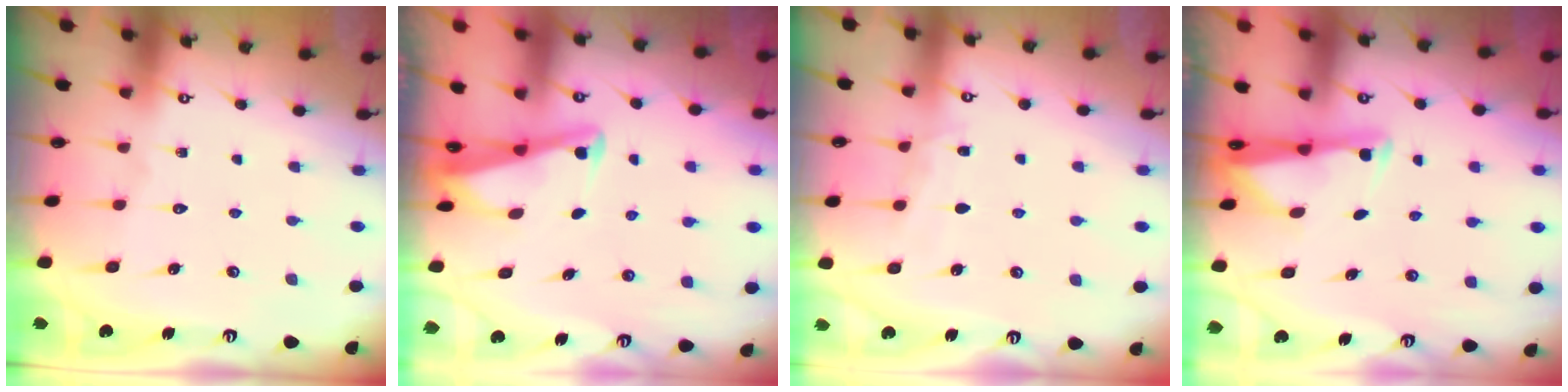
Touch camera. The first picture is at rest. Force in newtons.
{"total": 2.7, "press": 2.7, "slide": 0.3}
{"total": 4.2, "press": 4.2, "slide": 0.5}
{"total": 2.5, "press": 2.5, "slide": 0.5}